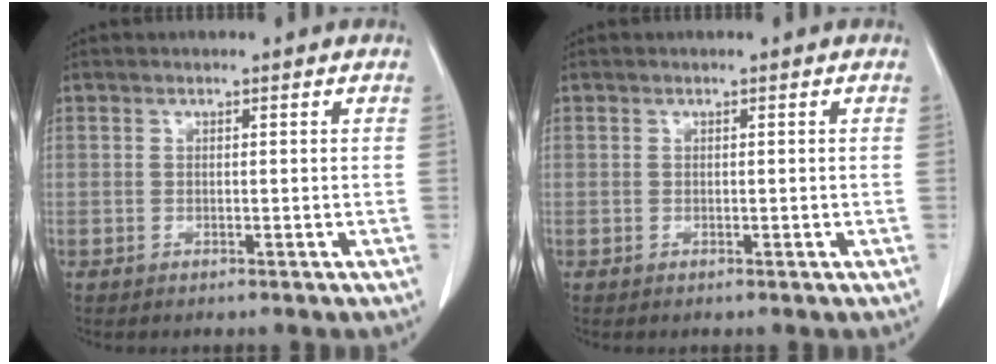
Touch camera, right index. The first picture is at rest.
{"total": 0.0}